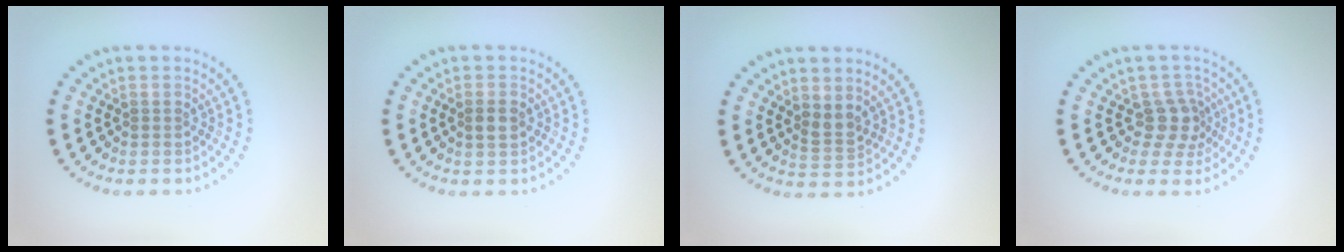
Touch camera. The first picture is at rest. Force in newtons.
{"total": 1.6, "press": 1.5, "slide": 0.3}
{"total": 1.7, "press": 1.4, "slide": 1.0}
{"total": 2.8, "press": 2.1, "slide": 1.9}